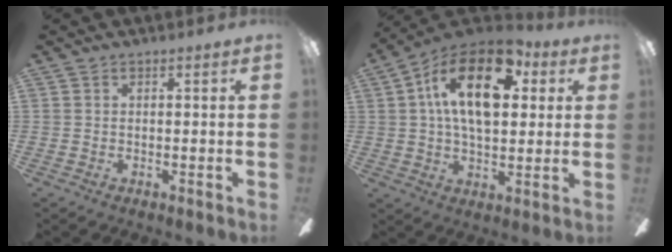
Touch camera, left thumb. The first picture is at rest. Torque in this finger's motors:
{"motor_torque": [1.71, 3.18, 1.42, -1.35, 0.18]}